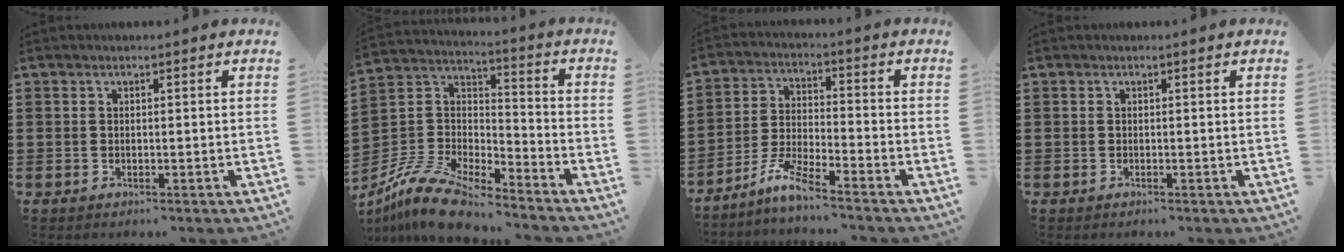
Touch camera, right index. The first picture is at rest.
{"total": 11.4, "force": [-10.5, 2.1, 4.0], "torque": [-0.092, 0.023, -0.213]}
{"total": 5.9, "force": [-5.2, 0.1, 2.8], "torque": [-0.076, -0.011, -0.107]}
{"total": 0.0}